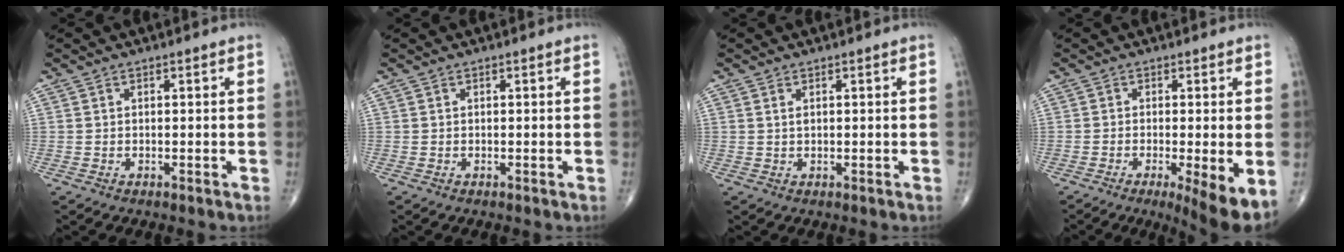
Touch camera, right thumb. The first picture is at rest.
{"total": 0.0}
{"total": 1.0, "force": [0.4, 0.5, 0.8], "torque": [-0.016, 0.000, 0.009]}
{"total": 7.9, "force": [-2.8, 1.3, 7.3], "torque": [-0.112, -0.020, -0.045]}